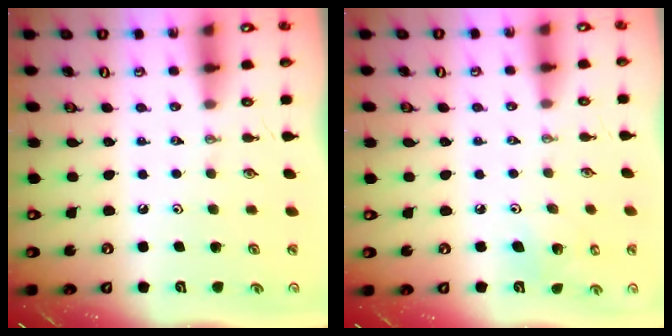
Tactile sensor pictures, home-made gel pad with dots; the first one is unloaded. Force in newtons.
{"total": 5.5, "press": 5.2, "slide": 1.5}